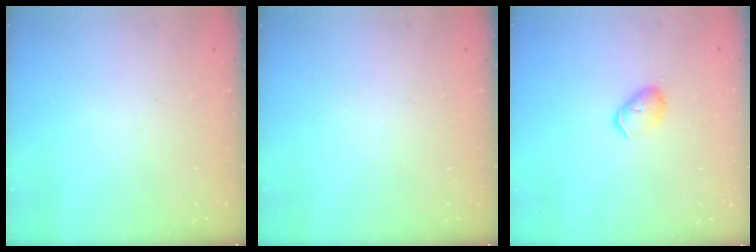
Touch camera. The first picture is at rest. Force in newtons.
{"total": 0.0}
{"total": 4.5, "press": 4.4, "slide": 0.6}